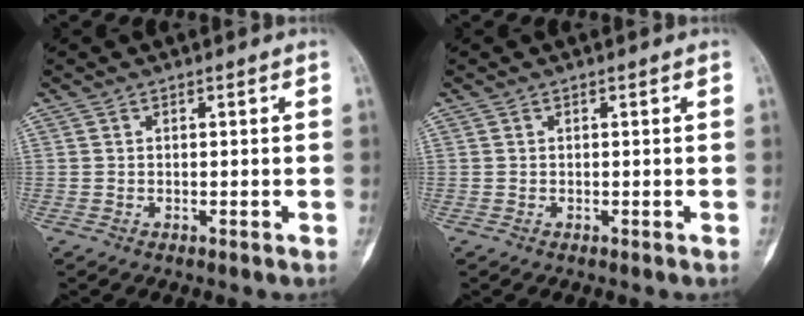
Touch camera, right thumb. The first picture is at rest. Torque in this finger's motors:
{"motor_torque": [-0.02, -0.01, 0.08, -0.03, 0.00]}